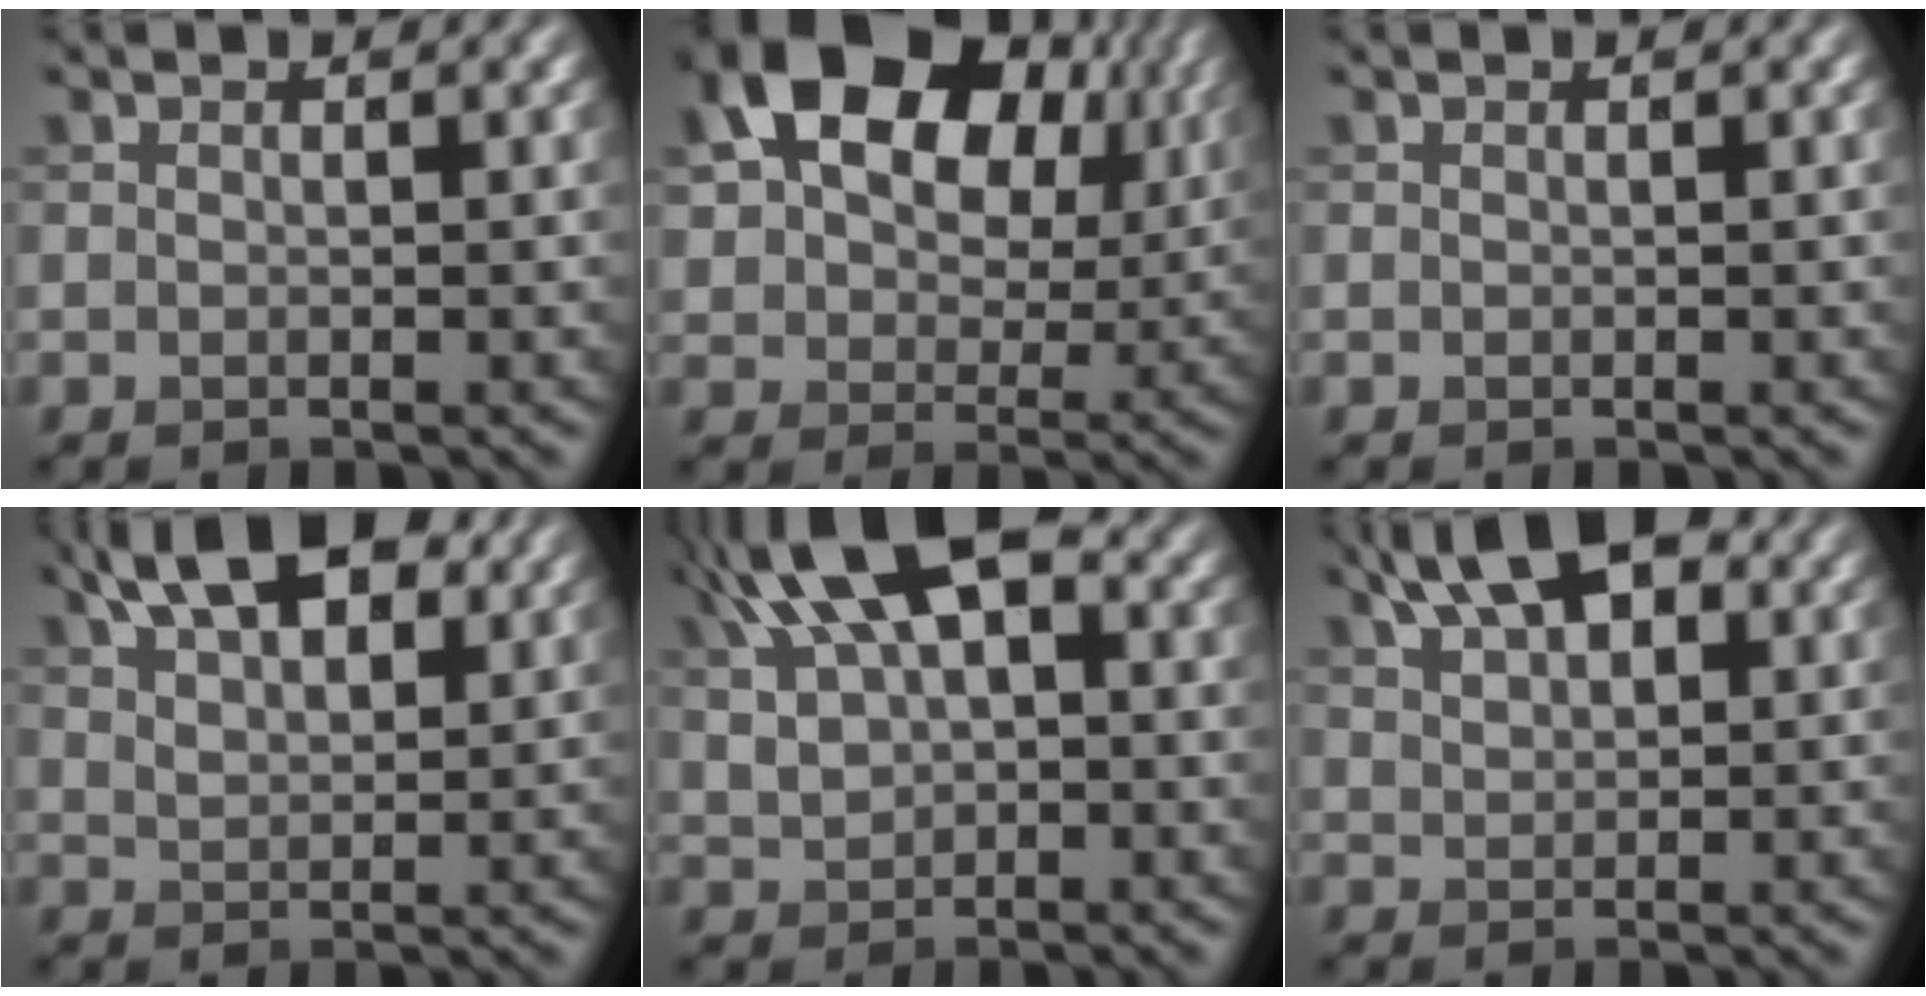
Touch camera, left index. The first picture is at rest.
{"total": 17.9, "force": [7.6, 11.6, 11.3], "torque": [-0.196, 0.042, 0.127]}
{"total": 0.0}
{"total": 8.4, "force": [5.0, 4.0, 5.5], "torque": [-0.097, 0.025, 0.076]}
{"total": 10.5, "force": [4.1, 5.6, 7.8], "torque": [-0.146, 0.028, 0.063]}
{"total": 6.8, "force": [4.0, 3.3, 4.3], "torque": [-0.075, 0.029, 0.055]}